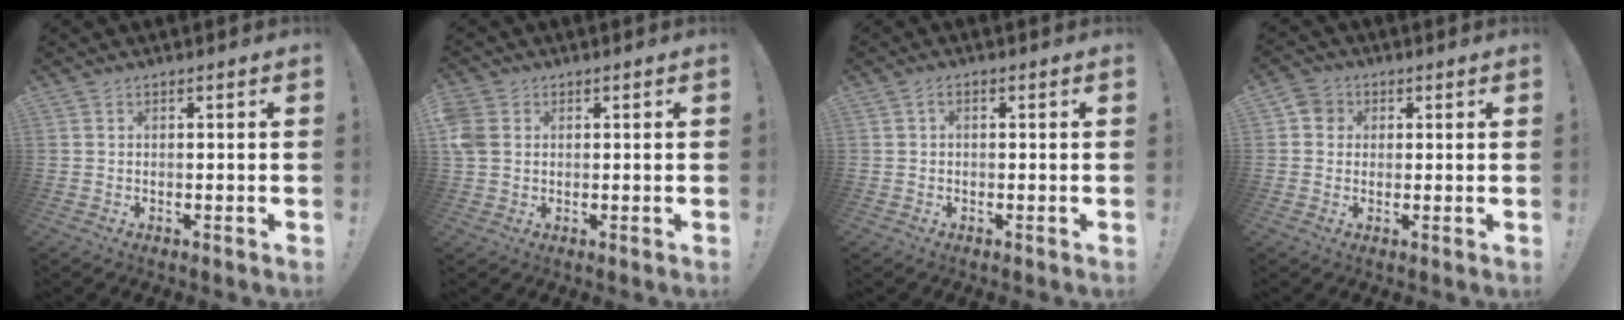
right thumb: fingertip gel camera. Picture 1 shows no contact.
{"total": 5.7, "force": [1.2, 4.6, 3.2], "torque": [-0.068, 0.003, 0.027]}
{"total": 1.2, "force": [-0.3, 0.7, 1.0], "torque": [-0.024, 0.006, -0.005]}
{"total": 4.4, "force": [1.2, 3.9, 1.6], "torque": [-0.023, 0.007, 0.023]}